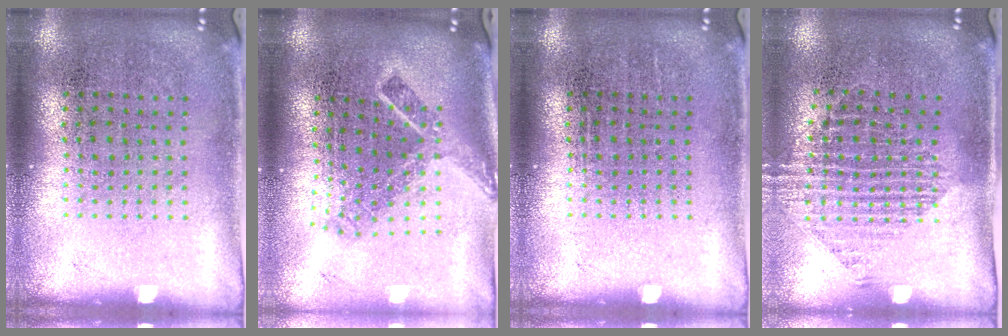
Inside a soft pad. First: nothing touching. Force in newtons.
{"total": 2.1, "press": 1.4, "slide": 1.5}
{"total": 0.0}
{"total": 1.5, "press": 1.2, "slide": 0.9}